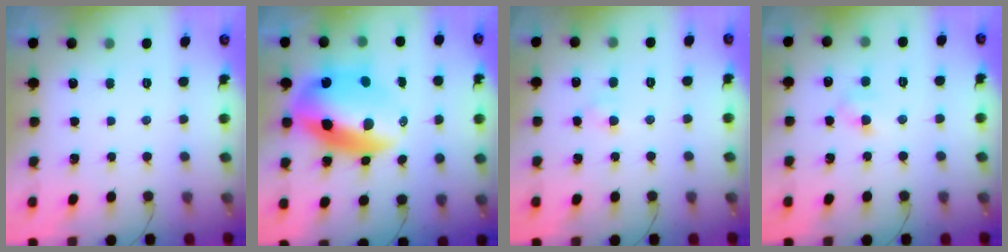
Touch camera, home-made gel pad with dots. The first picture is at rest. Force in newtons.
{"total": 17.6, "press": 17.1, "slide": 4.3}
{"total": 3.0, "press": 2.8, "slide": 1.0}
{"total": 4.5, "press": 4.3, "slide": 1.3}